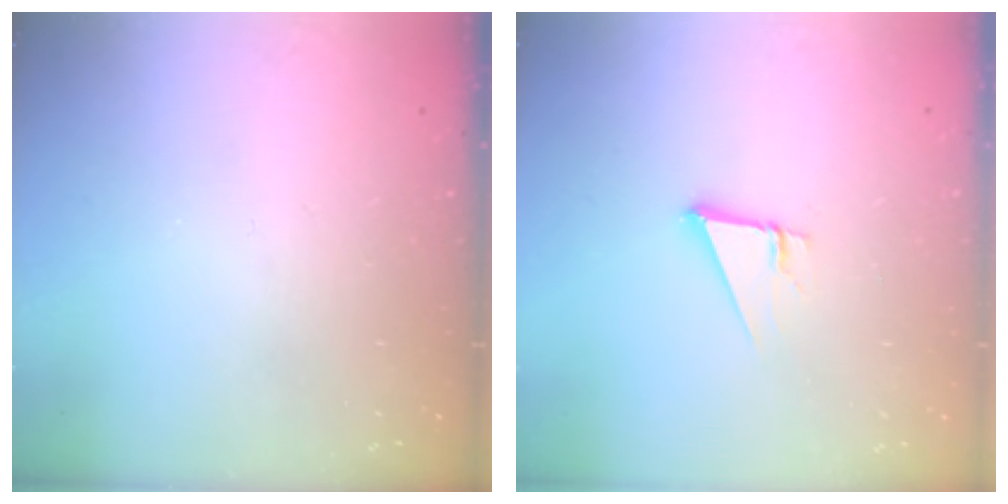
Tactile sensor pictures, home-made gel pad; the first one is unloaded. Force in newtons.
{"total": 3.6, "press": 3.6, "slide": 0.3}